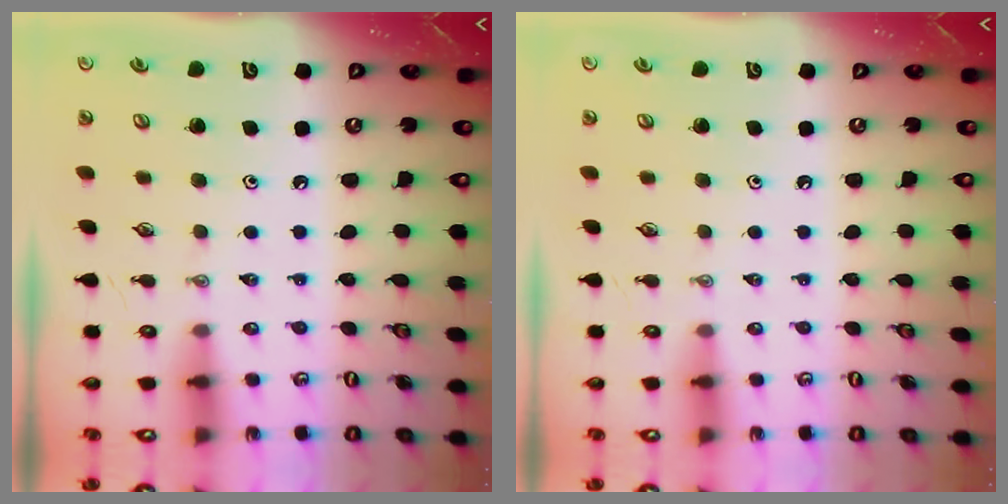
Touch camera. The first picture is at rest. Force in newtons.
{"total": 0.0}